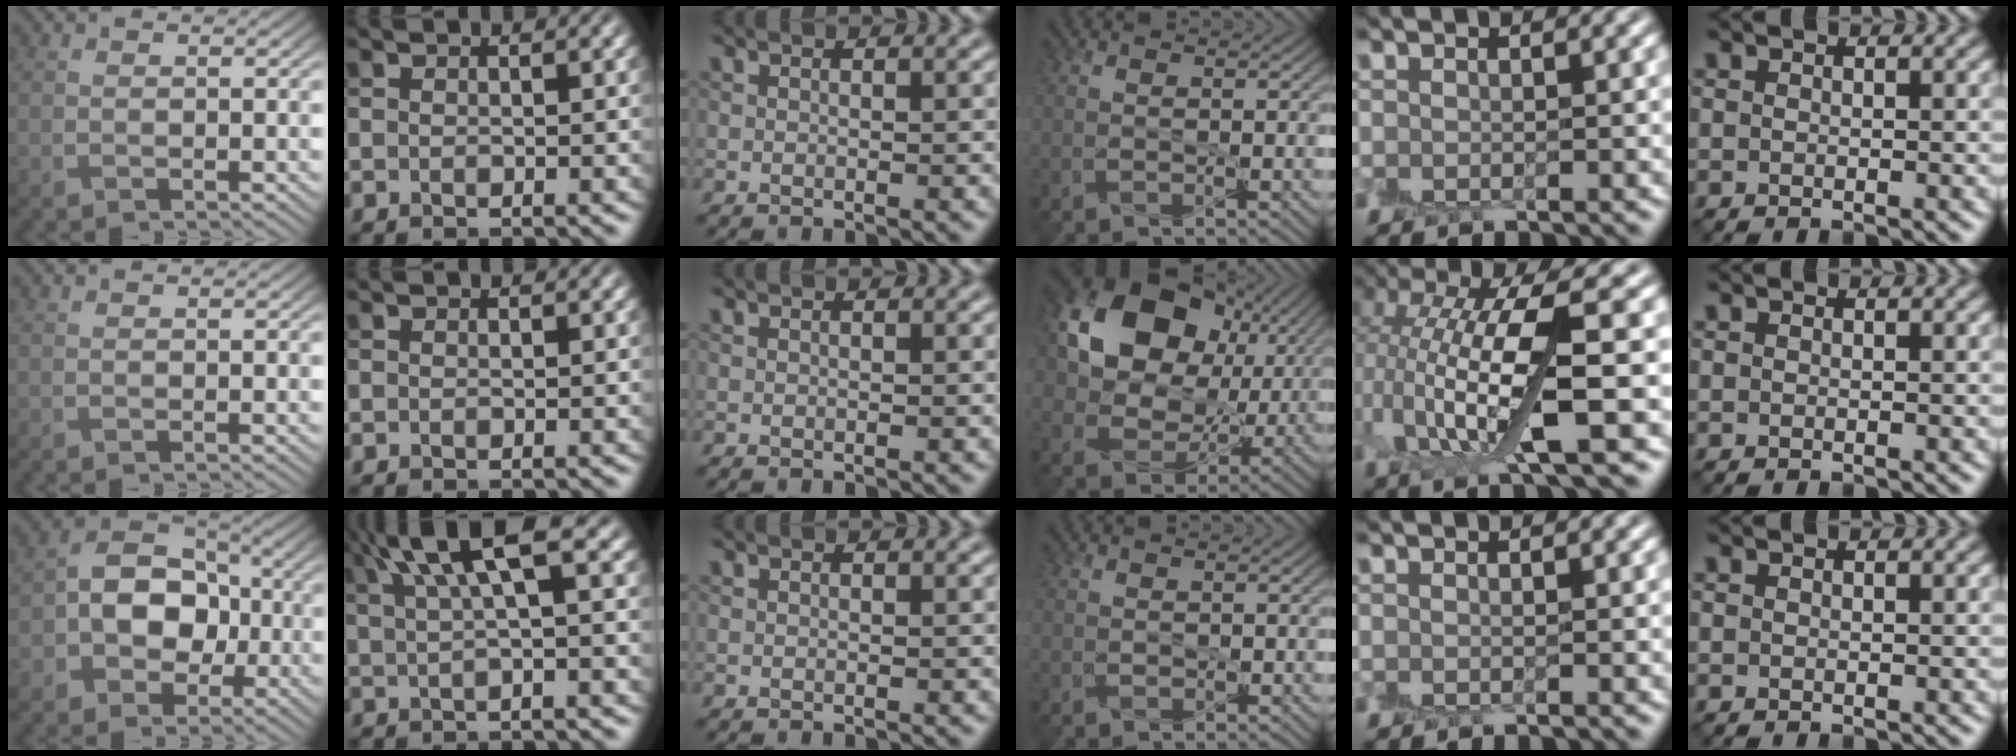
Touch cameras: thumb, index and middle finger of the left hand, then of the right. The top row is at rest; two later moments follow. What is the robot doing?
{"motion": "peel", "object": "envelope seal"}